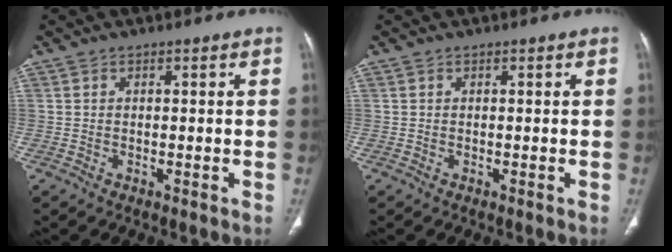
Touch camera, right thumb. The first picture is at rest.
{"total": 0.0}